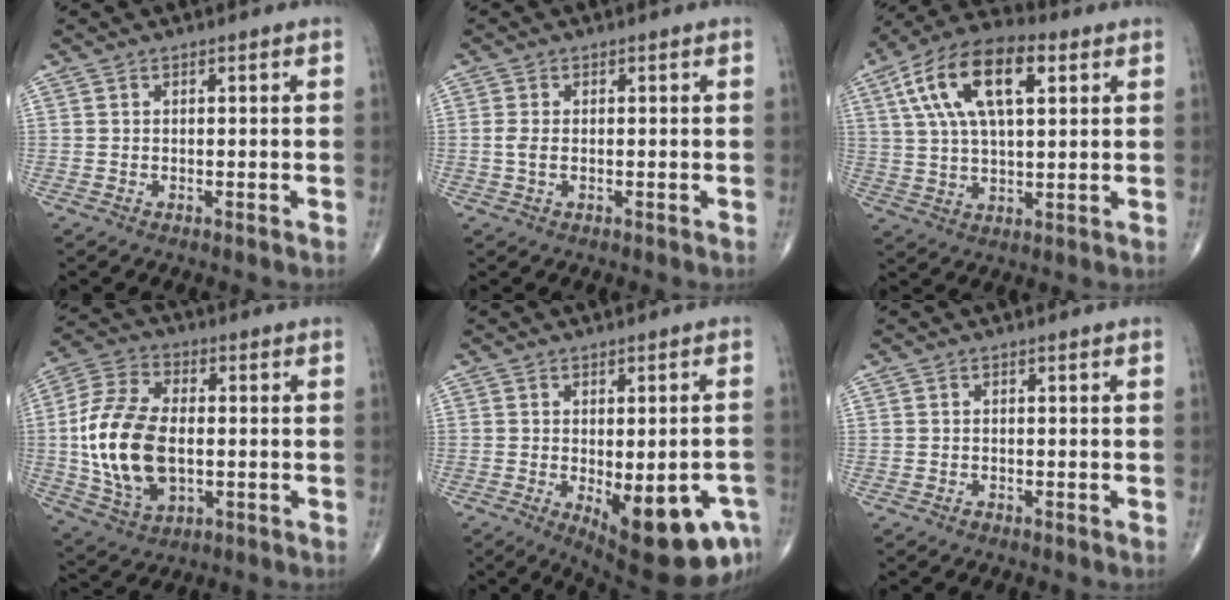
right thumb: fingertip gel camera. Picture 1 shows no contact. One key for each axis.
{"total": 1.8, "fx": -0.2, "fy": 1.0, "fz": 1.6, "tx": -0.041, "ty": -0.003, "tz": -0.006}
{"total": 16.8, "fx": 5.9, "fy": 7.7, "fz": 13.7, "tx": -0.250, "ty": 0.013, "tz": 0.101}
{"total": 17.5, "fx": -1.0, "fy": 10.2, "fz": 14.2, "tx": -0.287, "ty": 0.005, "tz": -0.015}
{"total": 16.9, "fx": -6.6, "fy": 6.3, "fz": 14.2, "tx": -0.132, "ty": 0.006, "tz": -0.070}
{"total": 0.6, "fx": -0.5, "fy": 0.3, "fz": 0.2, "tx": -0.003, "ty": 0.002, "tz": -0.011}